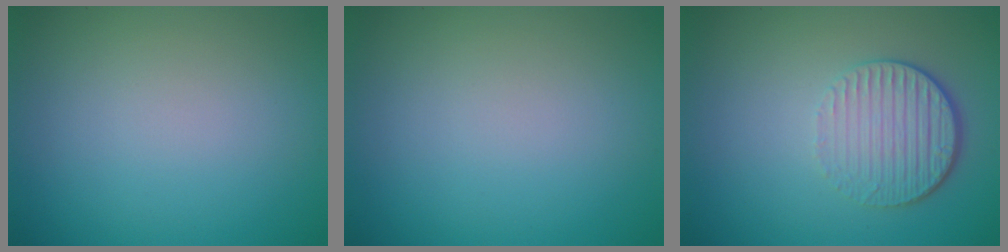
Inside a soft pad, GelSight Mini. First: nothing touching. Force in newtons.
{"total": 0.0}
{"total": 4.4, "press": 3.0, "slide": 3.2}